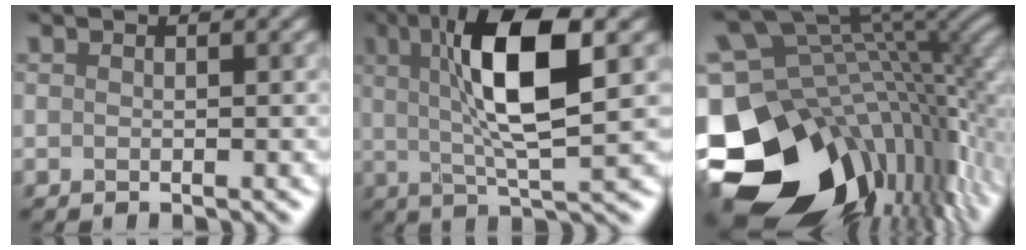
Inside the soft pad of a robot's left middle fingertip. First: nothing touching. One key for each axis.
{"total": 8.4, "fx": 2.8, "fy": 1.8, "fz": 7.7, "tx": -0.135, "ty": 0.009, "tz": 0.051}
{"total": 15.9, "fx": -4.3, "fy": 11.0, "fz": 10.6, "tx": -0.223, "ty": -0.007, "tz": -0.049}